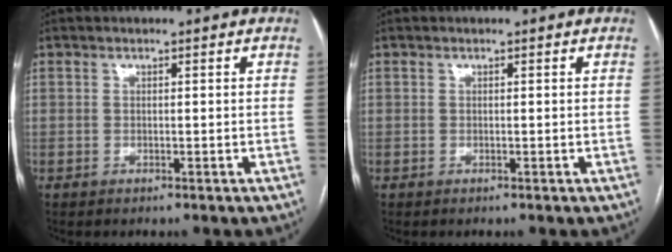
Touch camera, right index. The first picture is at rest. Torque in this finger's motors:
{"motor_torque": [0.00, 0.00, 0.00, 0.00]}